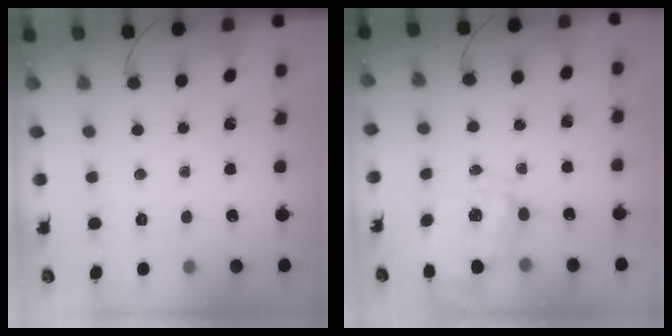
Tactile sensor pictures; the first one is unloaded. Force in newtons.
{"total": 2.8, "press": 2.6, "slide": 0.9}